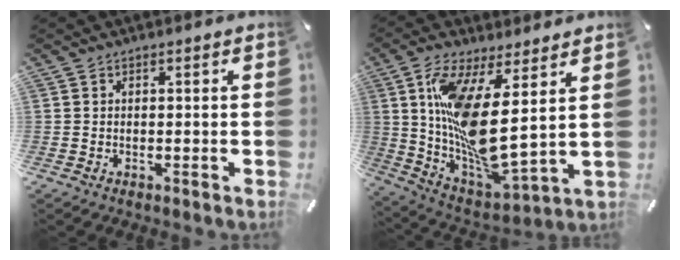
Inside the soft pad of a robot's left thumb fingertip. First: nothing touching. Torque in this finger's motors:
{"motor_torque": [2.51, 2.50, 2.29, -0.48, 0.88]}